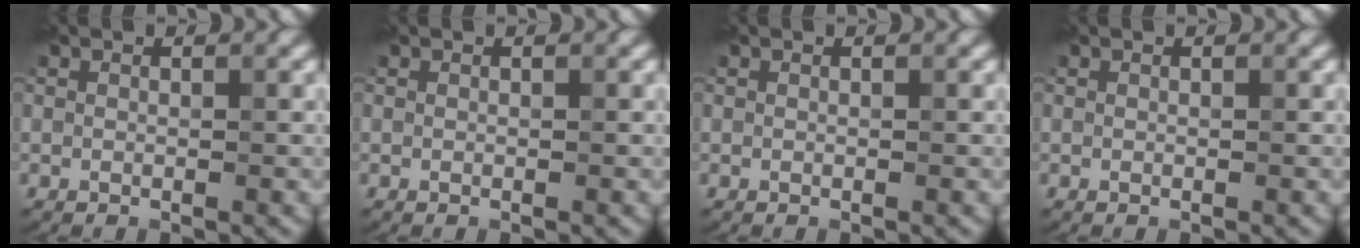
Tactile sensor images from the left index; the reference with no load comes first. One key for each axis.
{"total": 0.0}
{"total": 0.0}
{"total": 0.0}